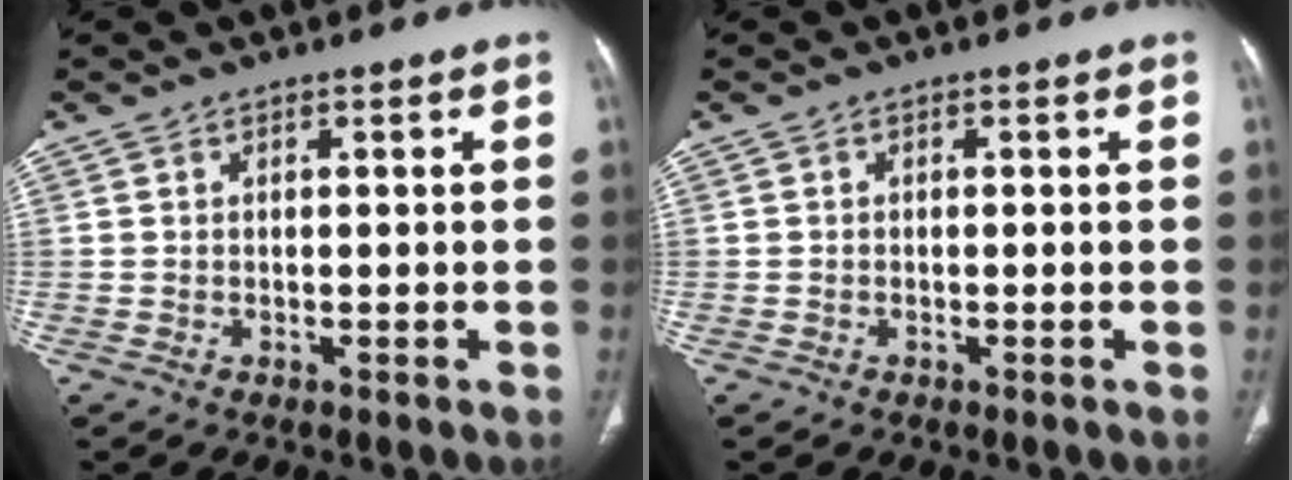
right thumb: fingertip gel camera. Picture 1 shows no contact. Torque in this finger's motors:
{"motor_torque": [-0.24, -0.01, -0.23, -0.02, 0.04]}